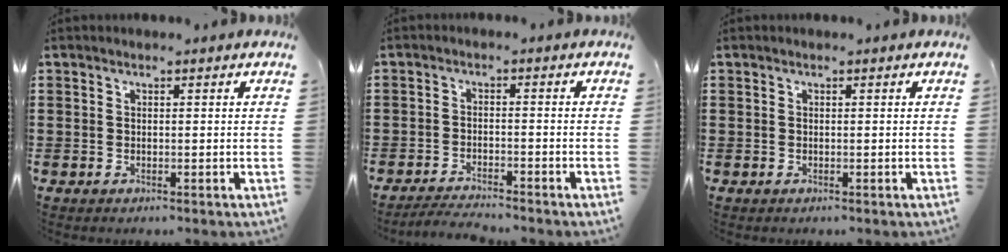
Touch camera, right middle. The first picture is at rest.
{"total": 2.9, "force": [-2.9, 0.1, 0.5], "torque": [-0.011, 0.002, -0.060]}
{"total": 0.0}